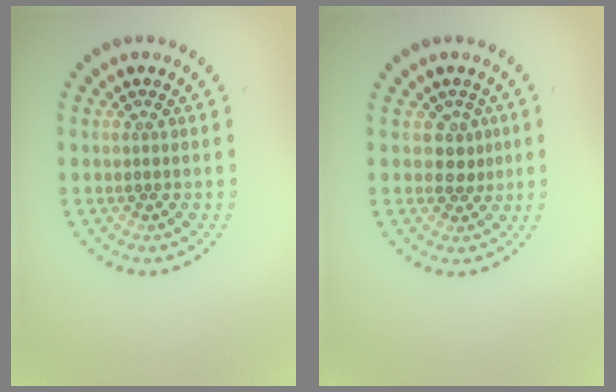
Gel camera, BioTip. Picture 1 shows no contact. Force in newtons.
{"total": 1.7, "press": 1.3, "slide": 1.0}